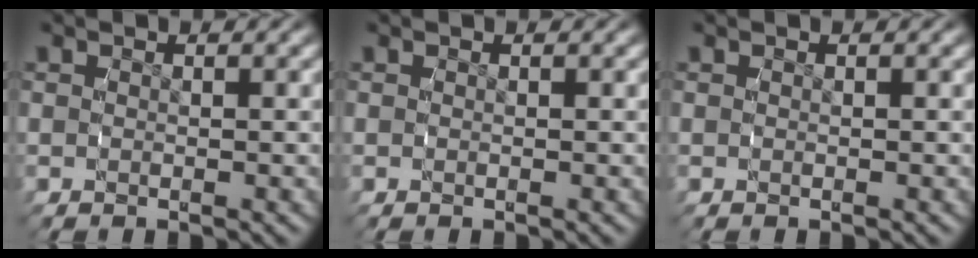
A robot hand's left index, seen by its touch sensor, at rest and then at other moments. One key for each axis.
{"total": 0.0}
{"total": 0.0}